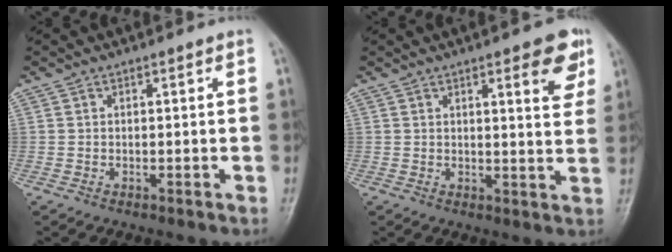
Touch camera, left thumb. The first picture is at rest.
{"total": 7.7, "force": [3.9, 2.1, 6.3], "torque": [-0.061, -0.017, 0.043]}